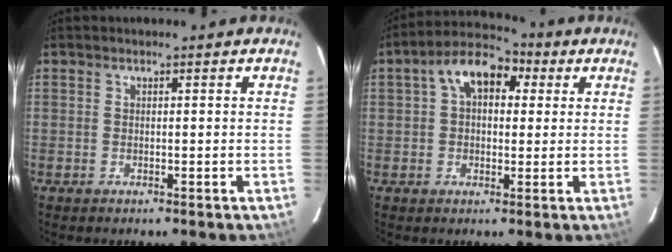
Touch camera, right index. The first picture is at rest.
{"total": 9.4, "force": [2.9, 6.1, 6.6], "torque": [-0.115, 0.041, 0.041]}